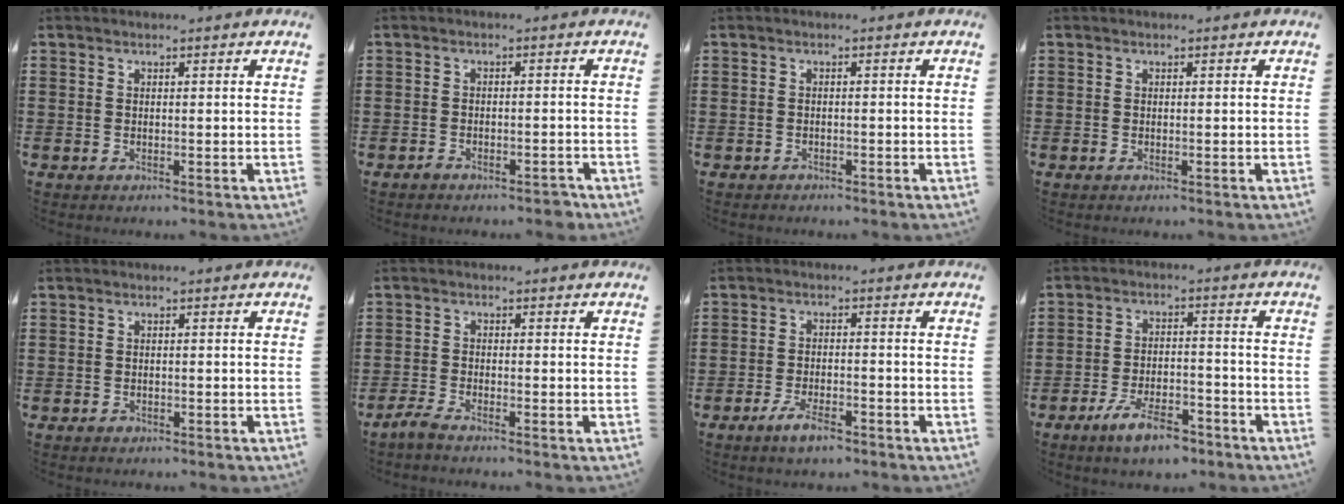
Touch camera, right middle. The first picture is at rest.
{"total": 2.1, "force": [-1.9, 0.4, 0.5], "torque": [-0.012, 0.001, -0.038]}
{"total": 0.7, "force": [-0.7, 0.3, -0.1], "torque": [0.000, 0.002, -0.016]}
{"total": 0.0}
{"total": 0.8, "force": [-0.7, 0.3, 0.2], "torque": [-0.005, 0.000, -0.014]}
{"total": 2.0, "force": [-1.7, 0.1, 0.9], "torque": [-0.031, -0.001, -0.038]}
{"total": 4.3, "force": [-3.0, 1.3, 2.9], "torque": [-0.052, 0.006, -0.056]}
{"total": 7.2, "force": [-5.5, 2.1, 4.2], "torque": [-0.091, 0.002, -0.104]}